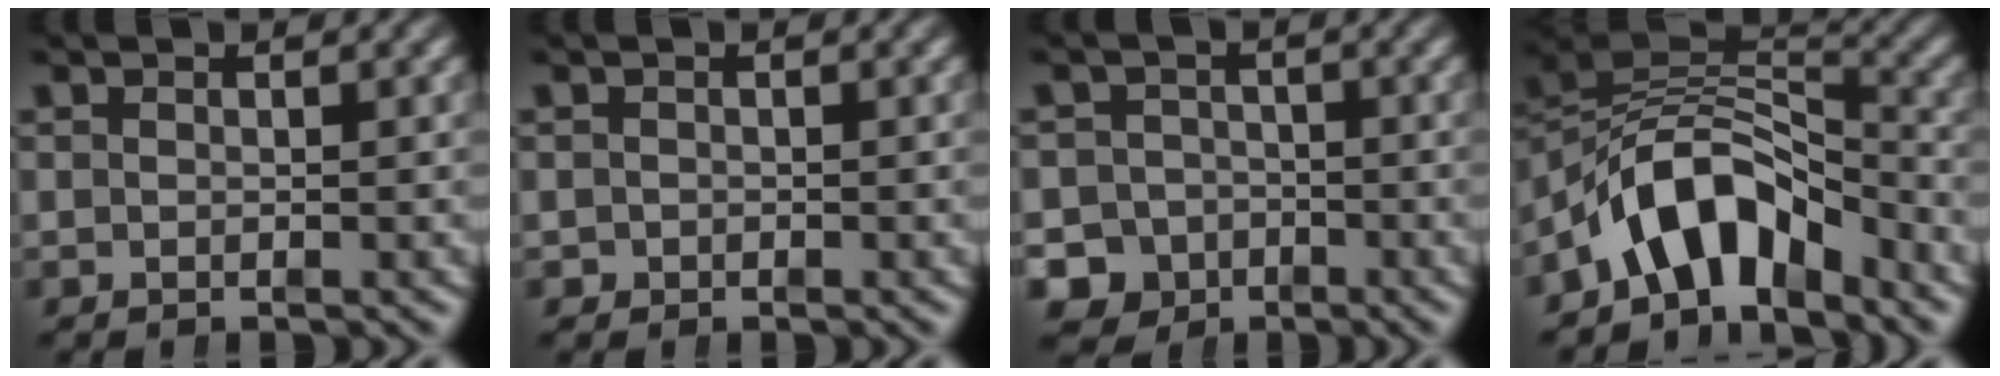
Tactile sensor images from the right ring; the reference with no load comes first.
{"total": 1.2, "force": [-0.7, 1.0, -0.1], "torque": [-0.004, -0.013, -0.008]}
{"total": 10.5, "force": [-5.0, 8.9, 2.3], "torque": [-0.045, -0.042, -0.085]}
{"total": 11.2, "force": [-2.5, 8.2, 7.2], "torque": [-0.145, -0.023, -0.039]}